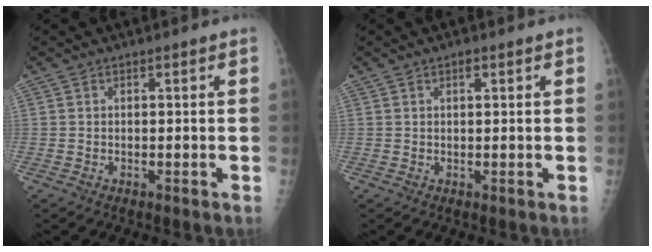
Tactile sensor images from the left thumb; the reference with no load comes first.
{"total": 1.3, "force": [0.6, 0.6, 0.9], "torque": [-0.010, 0.000, 0.008]}